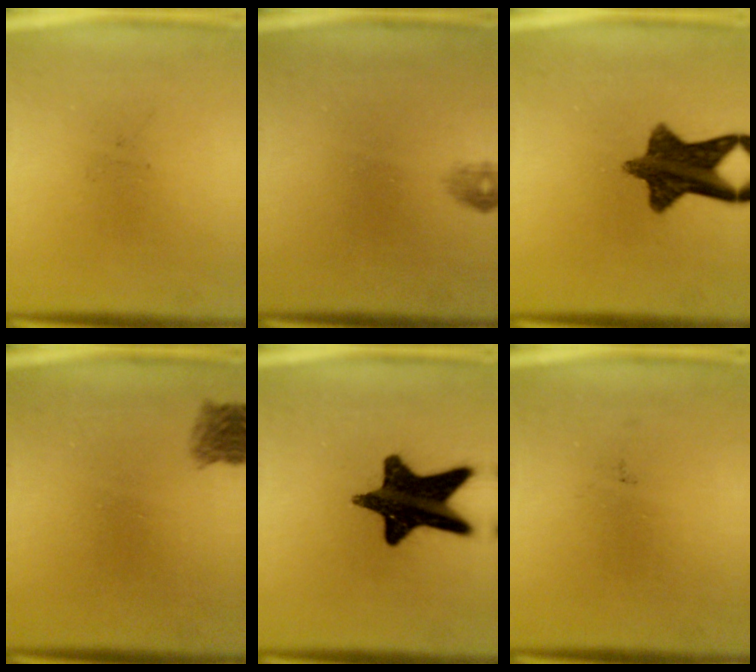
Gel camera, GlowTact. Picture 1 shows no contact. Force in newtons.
{"total": 1.0}
{"total": 11.2}
{"total": 2.6}
{"total": 16.7}
{"total": 0.0}